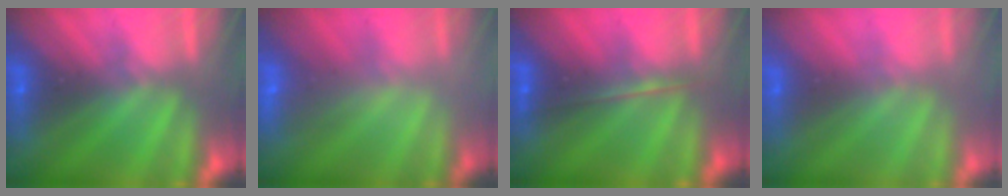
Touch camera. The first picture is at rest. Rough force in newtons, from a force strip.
{"total": 2.2}
{"total": 1.8}
{"total": 2.9}